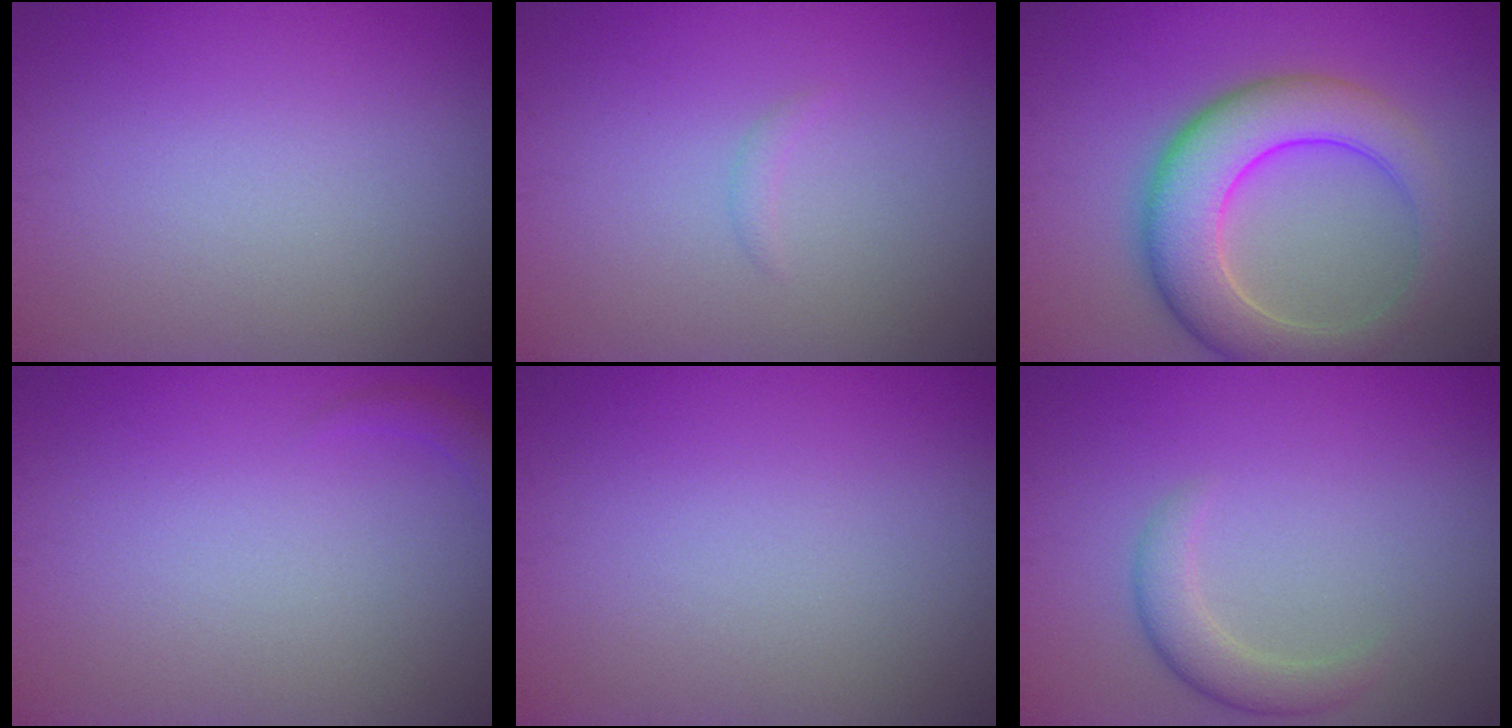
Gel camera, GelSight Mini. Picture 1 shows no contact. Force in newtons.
{"total": 0.5, "press": 0.5, "slide": 0.1}
{"total": 7.7, "press": 7.7, "slide": 0.2}
{"total": 0.9, "press": 0.9, "slide": 0.1}
{"total": 0.0}
{"total": 2.5, "press": 2.5, "slide": 0.2}